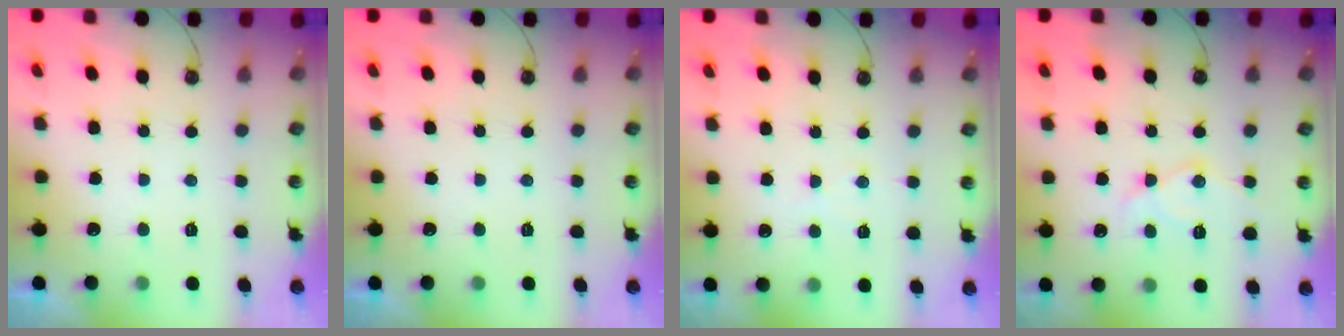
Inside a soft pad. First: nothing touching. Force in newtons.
{"total": 0.0}
{"total": 5.0, "press": 4.9, "slide": 0.7}
{"total": 11.0, "press": 11.0, "slide": 0.9}